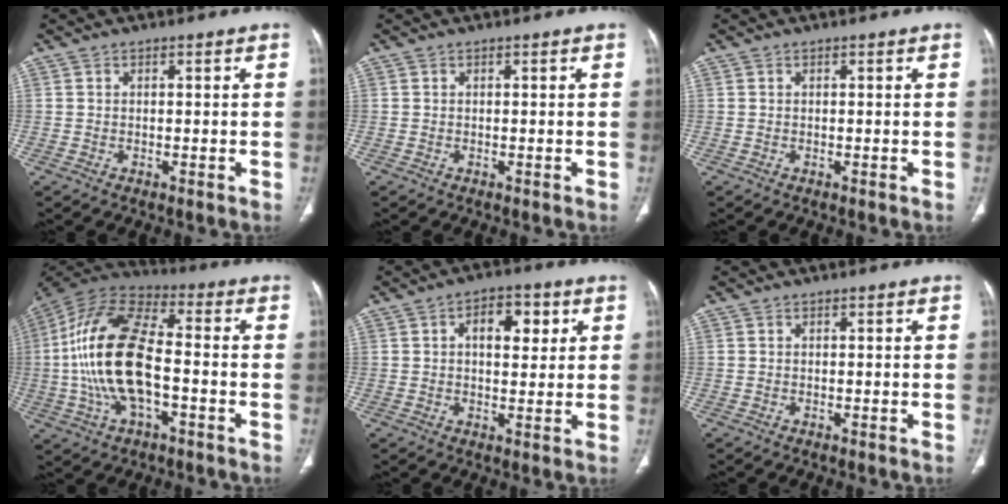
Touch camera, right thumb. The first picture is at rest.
{"total": 0.0}
{"total": 0.0}
{"total": 20.0, "force": [-2.3, 9.4, 17.4], "torque": [-0.356, 0.031, -0.045]}
{"total": 7.8, "force": [2.4, 4.3, 6.0], "torque": [-0.058, 0.000, 0.033]}
{"total": 0.0}